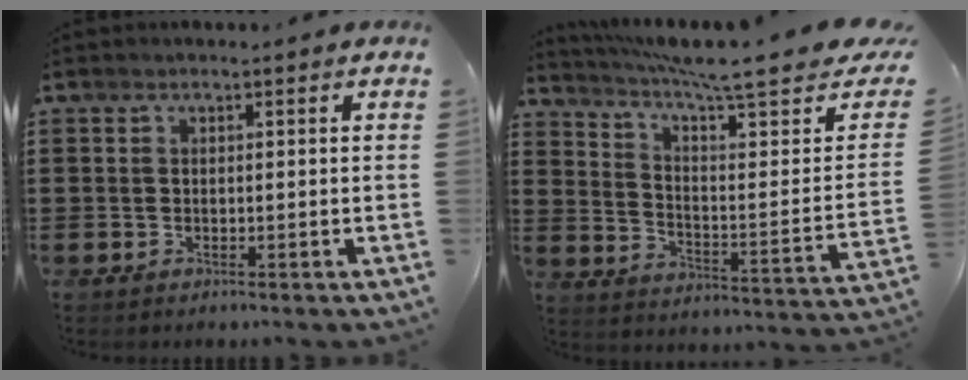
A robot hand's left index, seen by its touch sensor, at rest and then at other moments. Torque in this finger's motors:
{"motor_torque": [1.13, -1.01, 0.59, 0.20]}